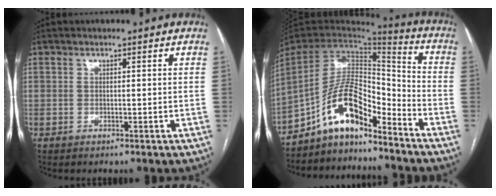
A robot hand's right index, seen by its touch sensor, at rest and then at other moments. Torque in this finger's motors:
{"motor_torque": [1.07, -0.80, 0.11, 0.01]}